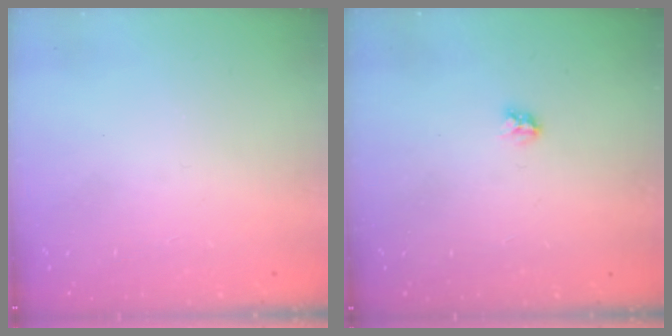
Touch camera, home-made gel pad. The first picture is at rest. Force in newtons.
{"total": 2.9, "press": 2.9, "slide": 0.3}